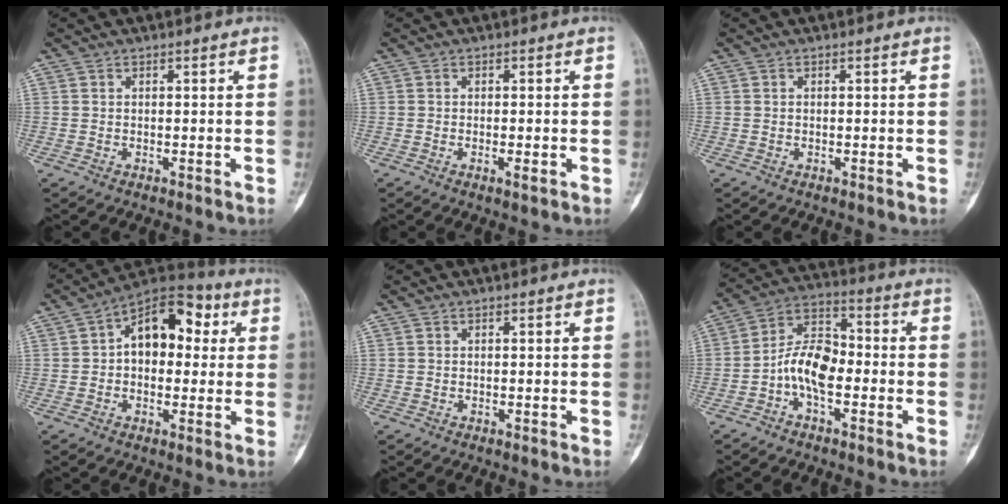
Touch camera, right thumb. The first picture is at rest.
{"total": 1.7, "force": [-0.7, 0.4, 1.5], "torque": [-0.021, -0.002, -0.011]}
{"total": 0.0}
{"total": 13.2, "force": [2.4, 8.5, 9.7], "torque": [-0.103, 0.030, 0.024]}
{"total": 0.0}
{"total": 10.0, "force": [-2.7, 5.3, 8.0], "torque": [-0.137, 0.041, -0.060]}